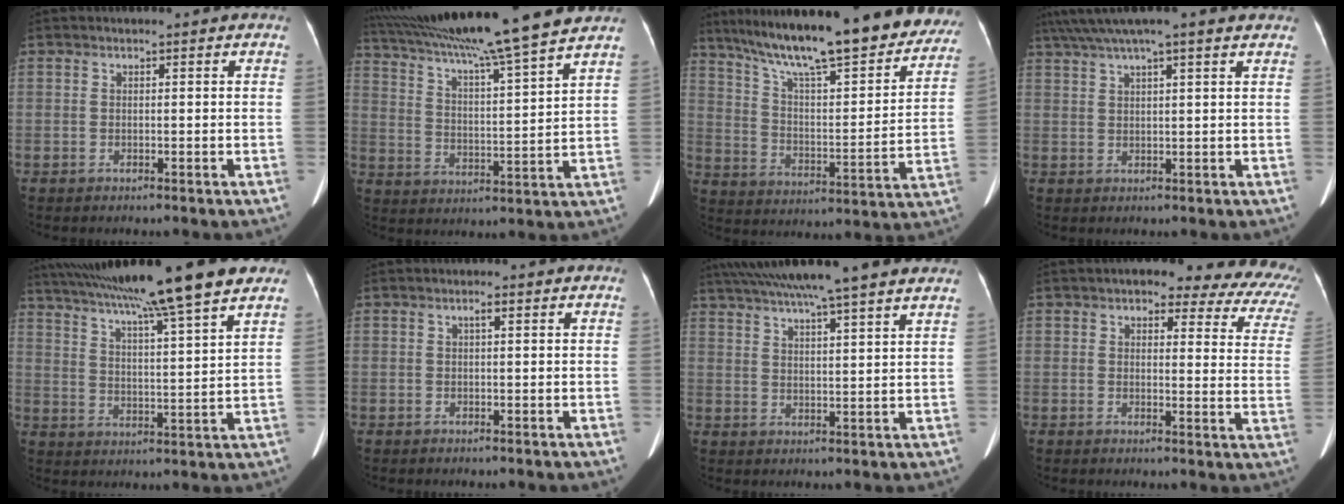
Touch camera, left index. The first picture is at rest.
{"total": 21.5, "force": [18.5, -1.5, 10.9], "torque": [-0.191, 0.002, 0.285]}
{"total": 29.5, "force": [24.6, 5.2, 15.4], "torque": [-0.246, -0.024, 0.340]}
{"total": 11.4, "force": [9.2, 0.6, 6.7], "torque": [-0.124, 0.051, 0.130]}
{"total": 20.5, "force": [16.4, -0.8, 12.2], "torque": [-0.211, 0.014, 0.249]}
{"total": 1.0, "force": [0.4, 0.1, 0.9], "torque": [-0.017, 0.003, 0.005]}
{"total": 18.1, "force": [15.2, -0.3, 9.8], "torque": [-0.174, 0.027, 0.213]}
{"total": 16.3, "force": [12.6, 5.8, 8.4], "torque": [-0.075, 0.000, 0.118]}